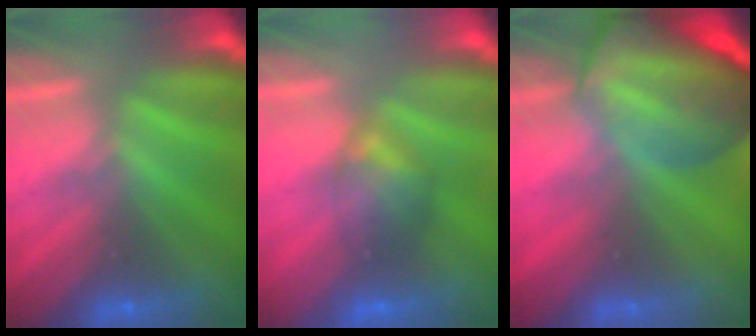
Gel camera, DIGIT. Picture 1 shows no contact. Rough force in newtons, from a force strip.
{"total": 2.9}
{"total": 7.0}